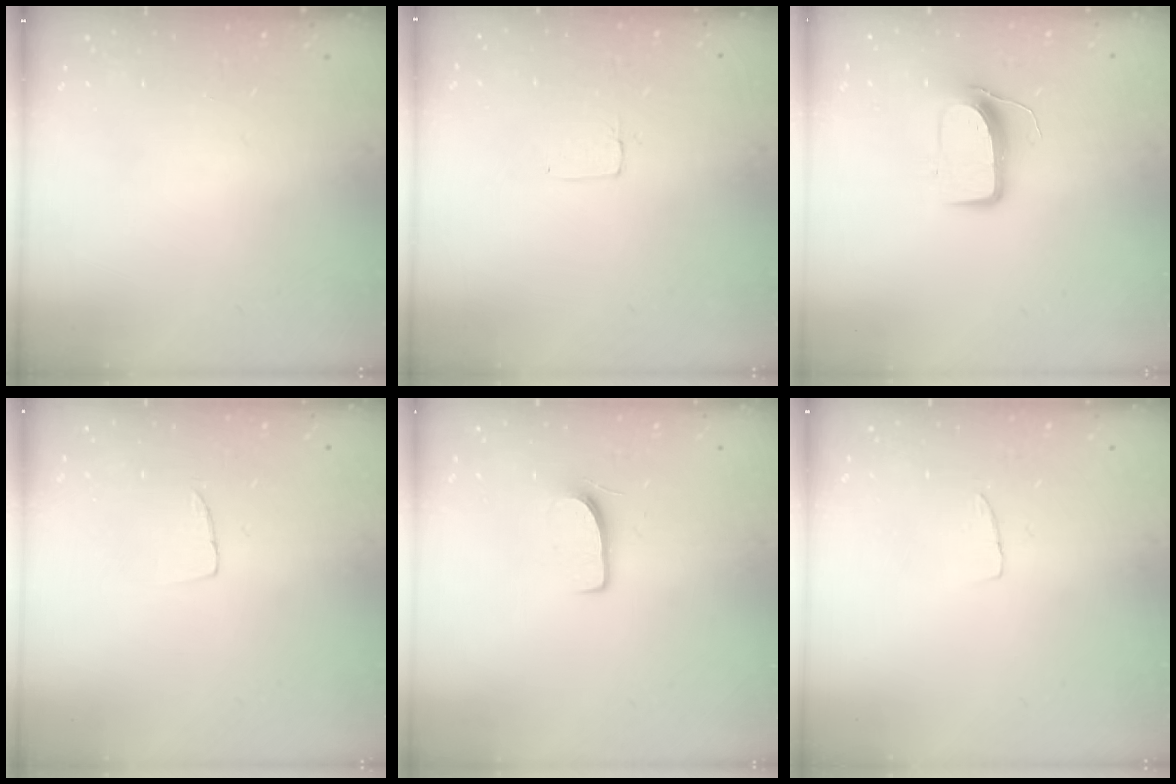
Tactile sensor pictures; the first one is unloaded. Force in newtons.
{"total": 2.0, "press": 2.0, "slide": 0.0}
{"total": 9.9, "press": 9.8, "slide": 1.1}
{"total": 3.8, "press": 3.7, "slide": 0.2}
{"total": 6.7, "press": 6.7, "slide": 0.5}
{"total": 3.5, "press": 3.5, "slide": 0.2}